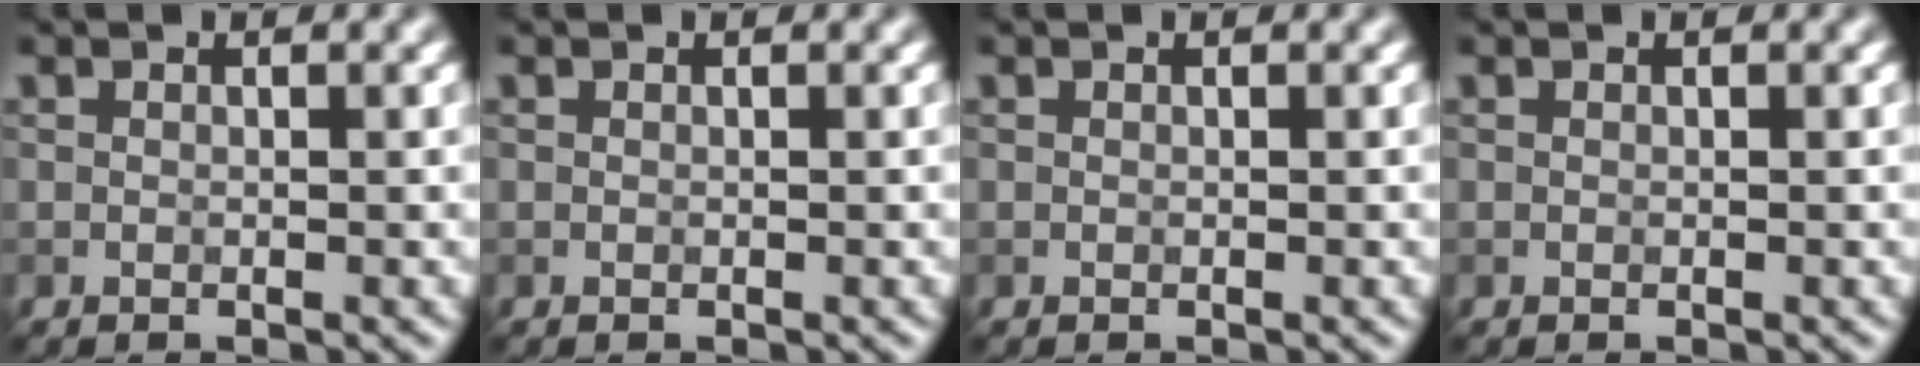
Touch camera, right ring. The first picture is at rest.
{"total": 0.0}
{"total": 0.0}
{"total": 0.0}